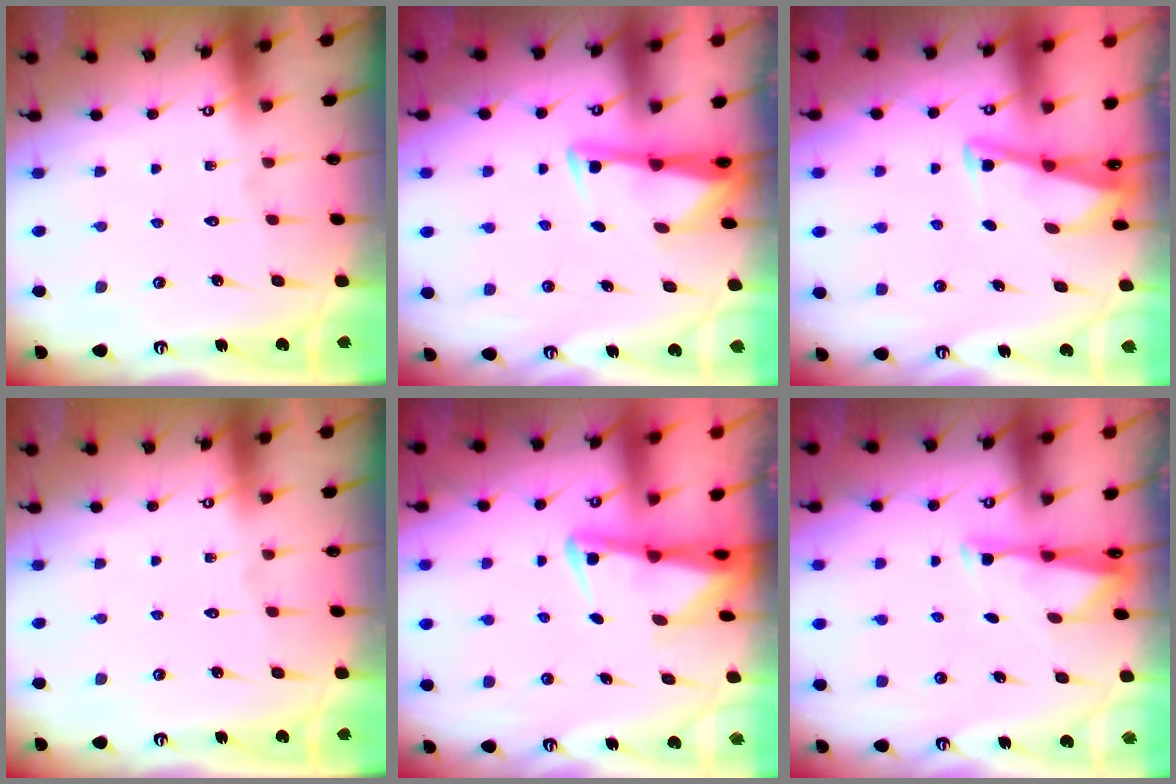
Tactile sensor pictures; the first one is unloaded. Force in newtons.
{"total": 2.9, "press": 2.9, "slide": 0.4}
{"total": 3.1, "press": 3.1, "slide": 0.4}
{"total": 0.0}
{"total": 2.8, "press": 2.7, "slide": 0.6}
{"total": 3.1, "press": 3.0, "slide": 0.6}